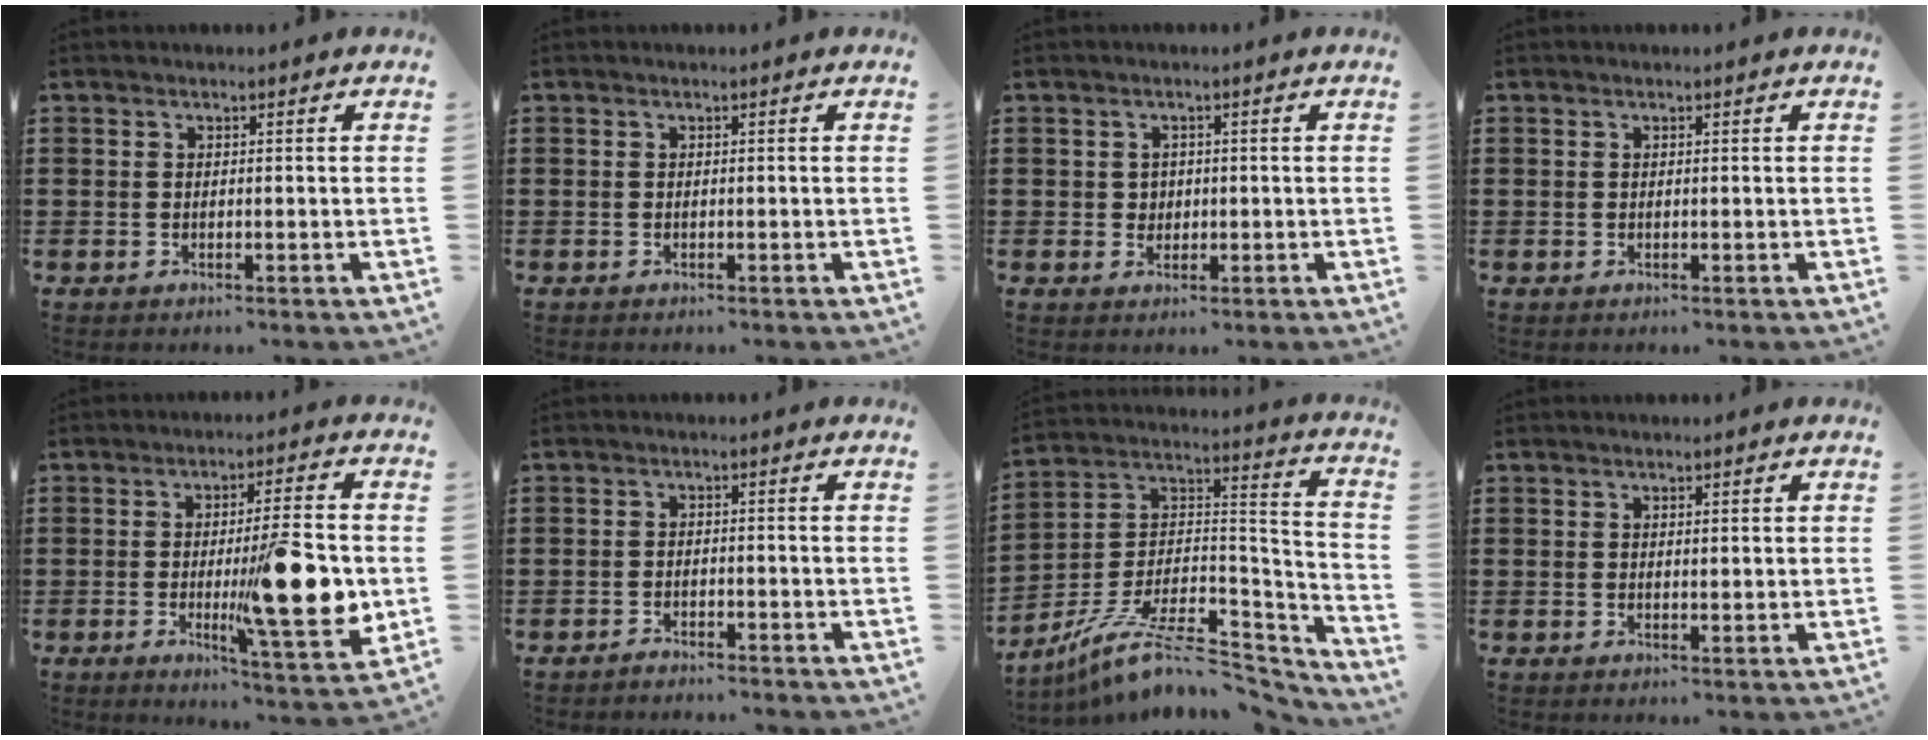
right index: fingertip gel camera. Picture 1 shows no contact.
{"total": 0.0}
{"total": 1.6, "force": [0.2, 1.5, 0.5], "torque": [-0.015, 0.009, 0.003]}
{"total": 0.0}
{"total": 15.5, "force": [-1.7, 3.1, 15.1], "torque": [-0.228, -0.016, -0.029]}
{"total": 1.3, "force": [-1.3, 0.1, 0.0], "torque": [-0.003, 0.004, -0.027]}
{"total": 11.2, "force": [-8.0, 3.6, 7.0], "torque": [-0.129, 0.015, -0.150]}
{"total": 0.7, "force": [0.5, 0.2, 0.4], "torque": [-0.007, 0.003, 0.009]}